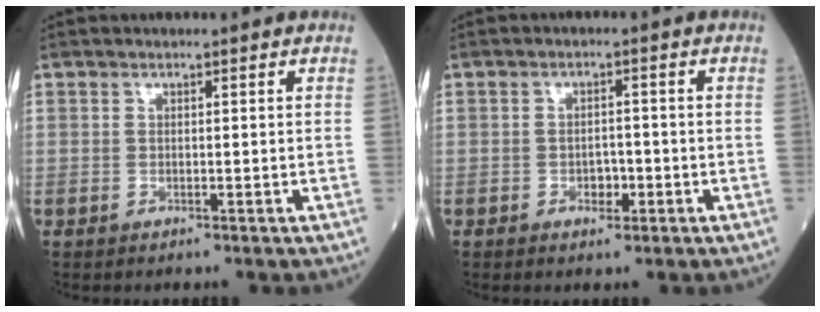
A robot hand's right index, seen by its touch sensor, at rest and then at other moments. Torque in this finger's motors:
{"motor_torque": [0.01, -0.11, 0.00, 0.00]}